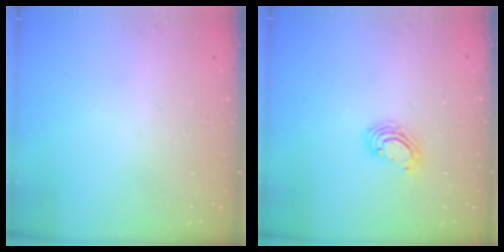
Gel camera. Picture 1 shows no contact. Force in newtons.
{"total": 3.6, "press": 3.6, "slide": 0.2}